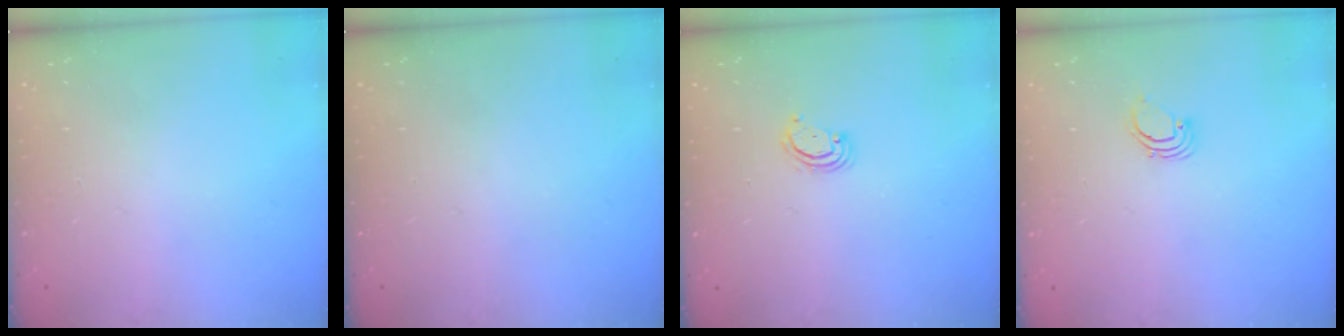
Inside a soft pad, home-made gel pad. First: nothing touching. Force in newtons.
{"total": 0.0}
{"total": 2.9, "press": 2.9, "slide": 0.2}
{"total": 1.9, "press": 1.9, "slide": 0.1}